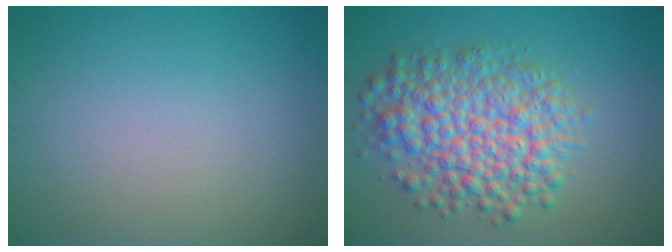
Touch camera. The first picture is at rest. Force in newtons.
{"total": 7.8, "press": 7.8, "slide": 0.2}